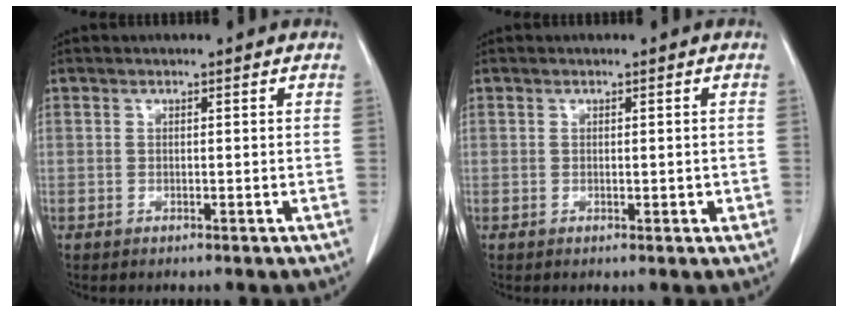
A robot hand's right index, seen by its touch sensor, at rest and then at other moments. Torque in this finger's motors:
{"motor_torque": [0.15, 0.24, 0.08, 0.05]}